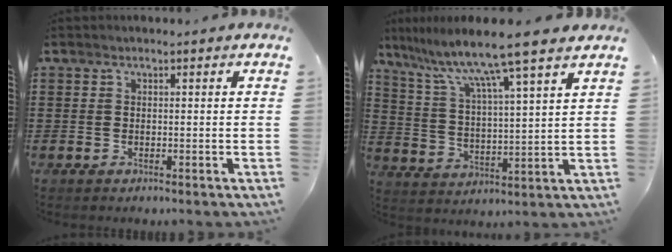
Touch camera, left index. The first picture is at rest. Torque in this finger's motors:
{"motor_torque": [2.14, 0.00, 1.05, 0.21]}